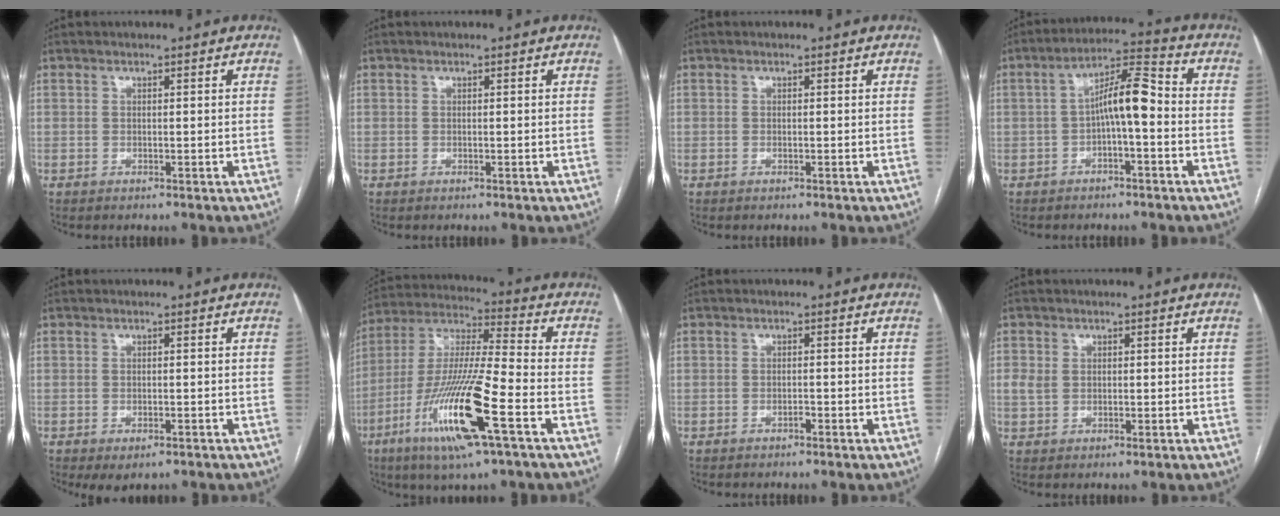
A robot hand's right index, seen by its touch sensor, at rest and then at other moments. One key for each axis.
{"total": 0.0}
{"total": 0.0}
{"total": 7.8, "fx": -1.0, "fy": 1.6, "fz": 7.6, "tx": -0.131, "ty": 0.030, "tz": -0.019}
{"total": 2.9, "fx": -1.7, "fy": 1.3, "fz": 2.0, "tx": -0.029, "ty": -0.005, "tz": -0.016}
{"total": 18.3, "fx": -7.7, "fy": 1.0, "fz": 16.6, "tx": -0.349, "ty": -0.026, "tz": -0.145}
{"total": 0.7, "fx": -0.5, "fy": 0.3, "fz": 0.4, "tx": -0.007, "ty": 0.002, "tz": -0.008}
{"total": 2.5, "fx": 0.4, "fy": 2.0, "fz": 1.5, "tx": -0.034, "ty": 0.004, "tz": 0.011}